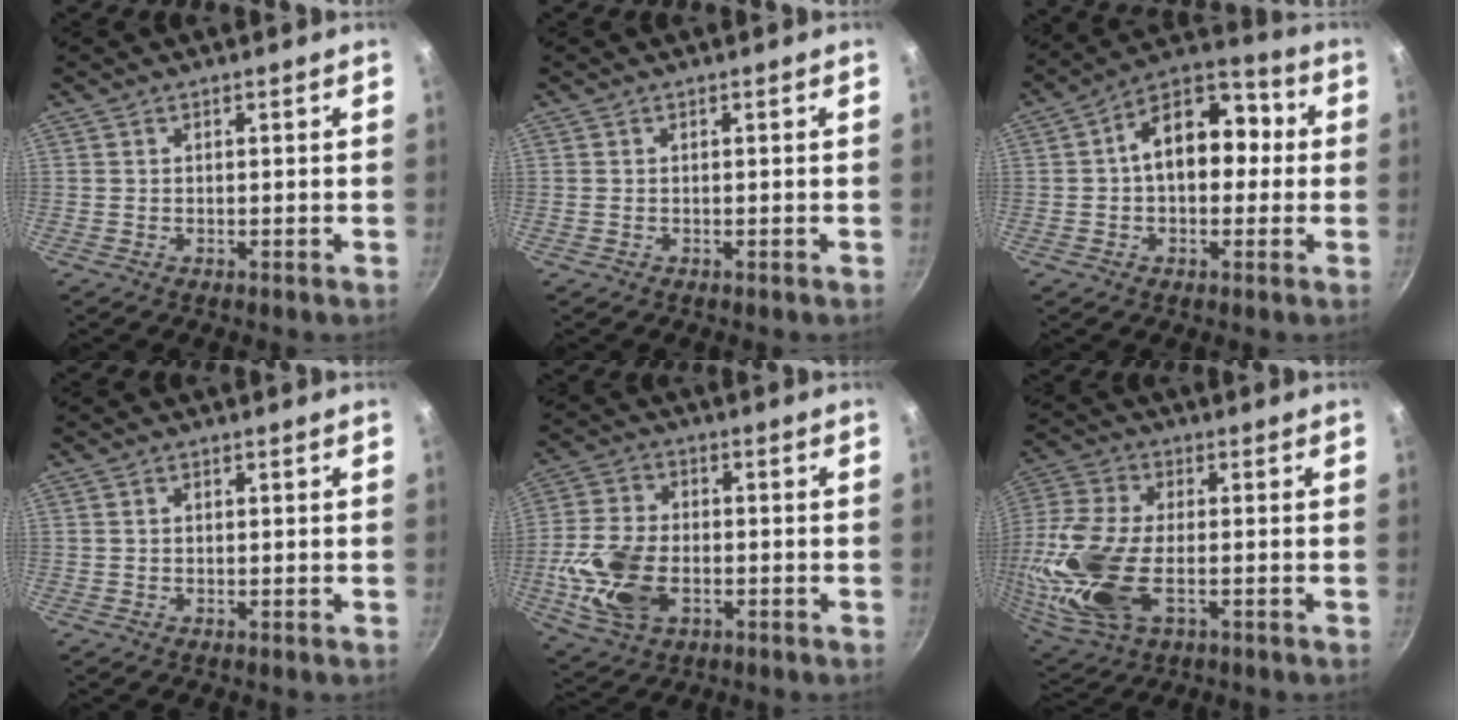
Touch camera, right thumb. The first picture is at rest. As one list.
[{"total": 0.0}, {"total": 13.9, "force": [1.1, 8.6, 10.9], "torque": [-0.135, 0.041, 0.002]}, {"total": 0.5, "force": [0.0, 0.4, 0.3], "torque": [-0.004, 0.001, 0.000]}, {"total": 13.8, "force": [-3.3, 8.5, 10.3], "torque": [-0.209, 0.006, -0.060]}, {"total": 20.3, "force": [-4.0, 10.4, 17.0], "torque": [-0.411, -0.009, -0.065]}]